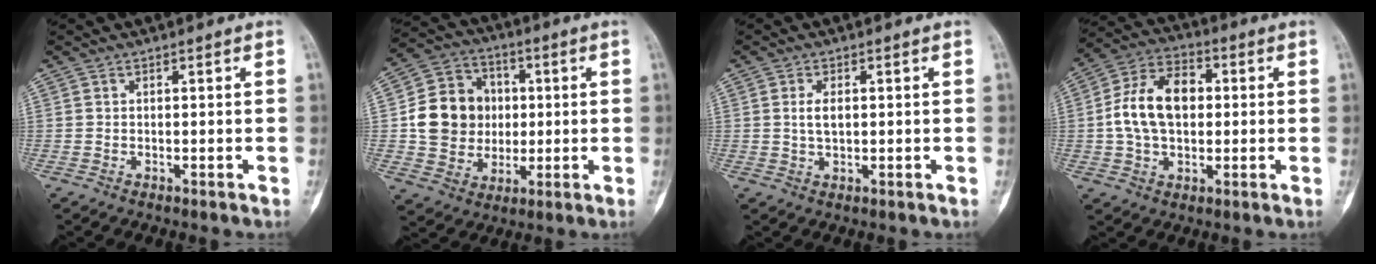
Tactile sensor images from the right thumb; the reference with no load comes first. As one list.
[{"total": 14.1, "force": [0.8, 12.6, 6.4], "torque": [-0.083, 0.018, 0.021]}, {"total": 2.7, "force": [0.5, 1.3, 2.3], "torque": [-0.045, -0.002, 0.008]}, {"total": 13.1, "force": [0.9, 8.6, 9.8], "torque": [-0.170, 0.027, 0.011]}]